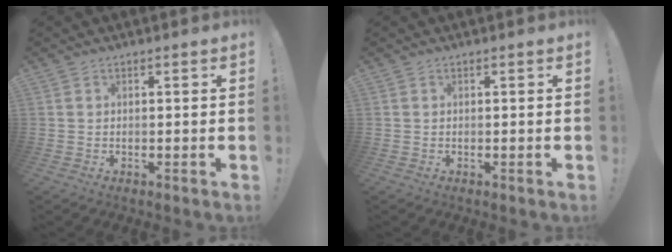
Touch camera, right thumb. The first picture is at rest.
{"total": 0.0}